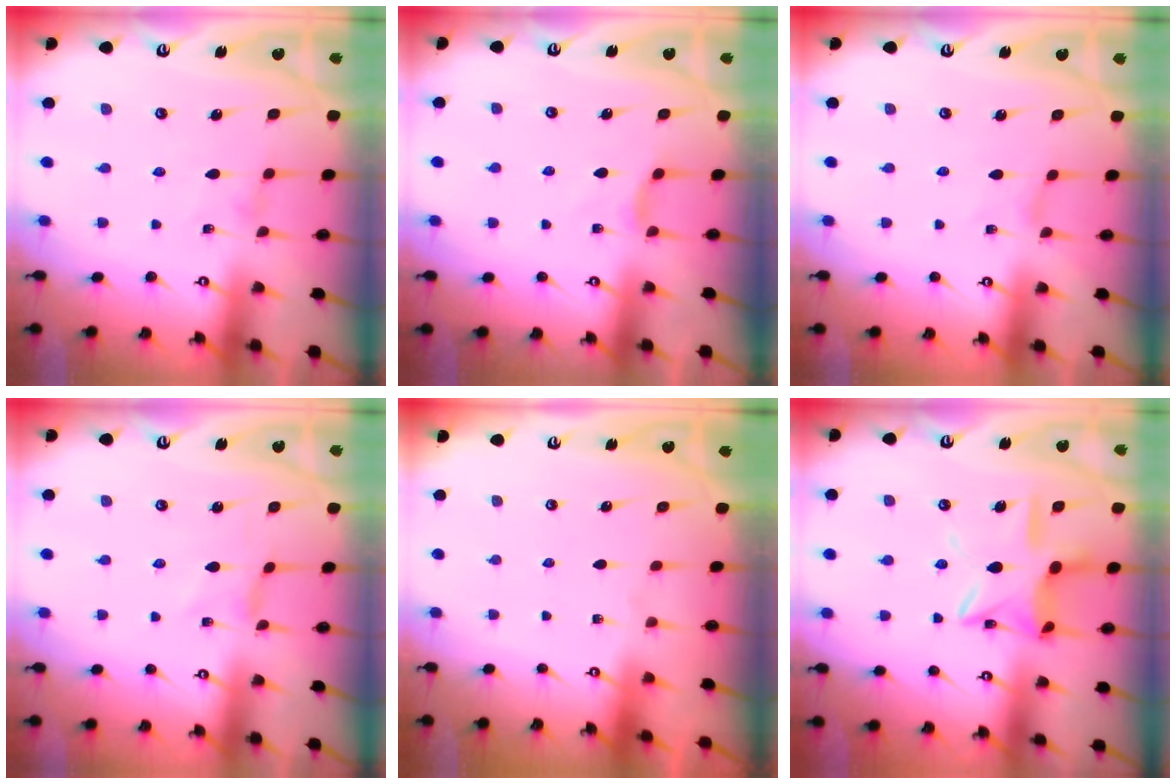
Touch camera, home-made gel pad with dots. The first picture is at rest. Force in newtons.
{"total": 3.0, "press": 2.9, "slide": 0.5}
{"total": 0.0}
{"total": 0.0}
{"total": 0.0}
{"total": 14.1, "press": 14.1, "slide": 1.0}